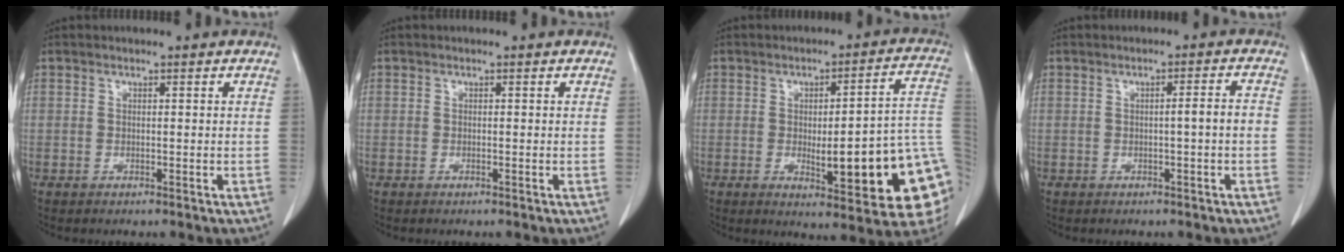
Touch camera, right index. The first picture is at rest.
{"total": 0.0}
{"total": 18.5, "force": [-3.8, 3.2, 17.9], "torque": [-0.146, 0.018, -0.033]}
{"total": 2.4, "force": [-0.5, -0.2, 2.3], "torque": [-0.032, 0.002, -0.007]}